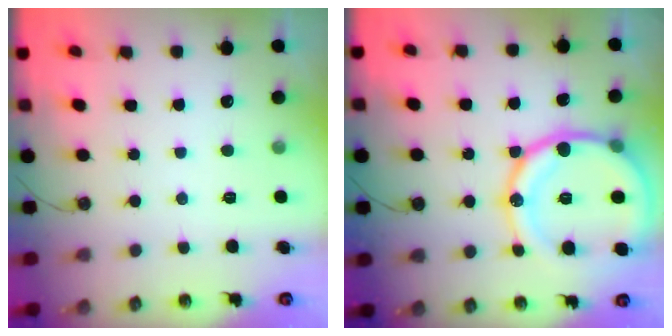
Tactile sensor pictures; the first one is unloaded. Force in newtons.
{"total": 21.5, "press": 21.2, "slide": 3.4}